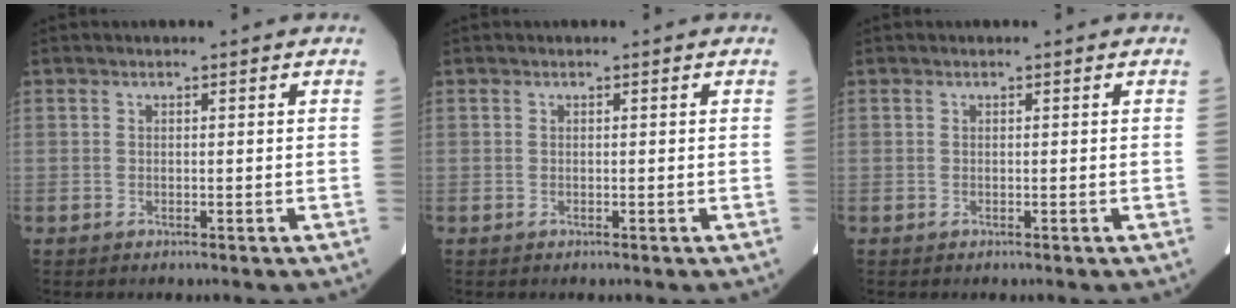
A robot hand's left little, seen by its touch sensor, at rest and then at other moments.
{"total": 0.0}
{"total": 0.0}